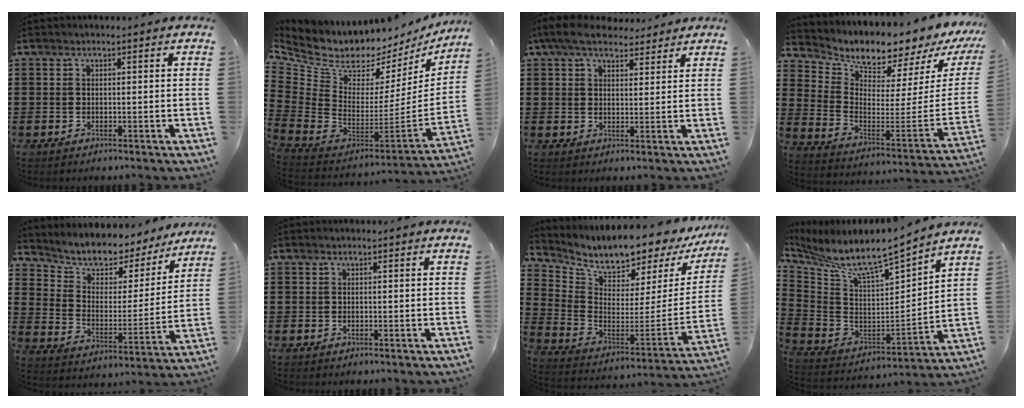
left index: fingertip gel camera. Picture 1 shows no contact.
{"total": 6.2, "force": [4.9, 3.1, 2.2], "torque": [-0.088, -0.062, 0.081]}
{"total": 6.3, "force": [5.3, 2.1, 2.8], "torque": [-0.063, -0.009, 0.097]}
{"total": 4.7, "force": [4.7, 0.3, 0.7], "torque": [-0.032, -0.071, 0.071]}
{"total": 5.7, "force": [5.0, 2.5, 0.8], "torque": [-0.046, -0.044, 0.081]}
{"total": 0.0}
{"total": 7.0, "force": [6.6, 1.3, 2.2], "torque": [-0.067, -0.072, 0.107]}
{"total": 6.6, "force": [5.7, 0.3, 3.3], "torque": [-0.093, -0.060, 0.086]}